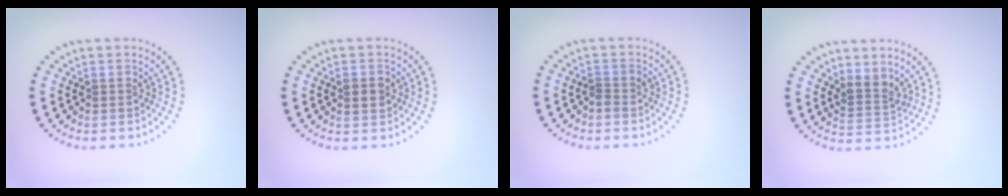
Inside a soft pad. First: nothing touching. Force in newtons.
{"total": 1.6, "press": 1.6, "slide": 0.1}
{"total": 1.0, "press": 0.8, "slide": 0.5}
{"total": 2.3, "press": 1.8, "slide": 1.5}